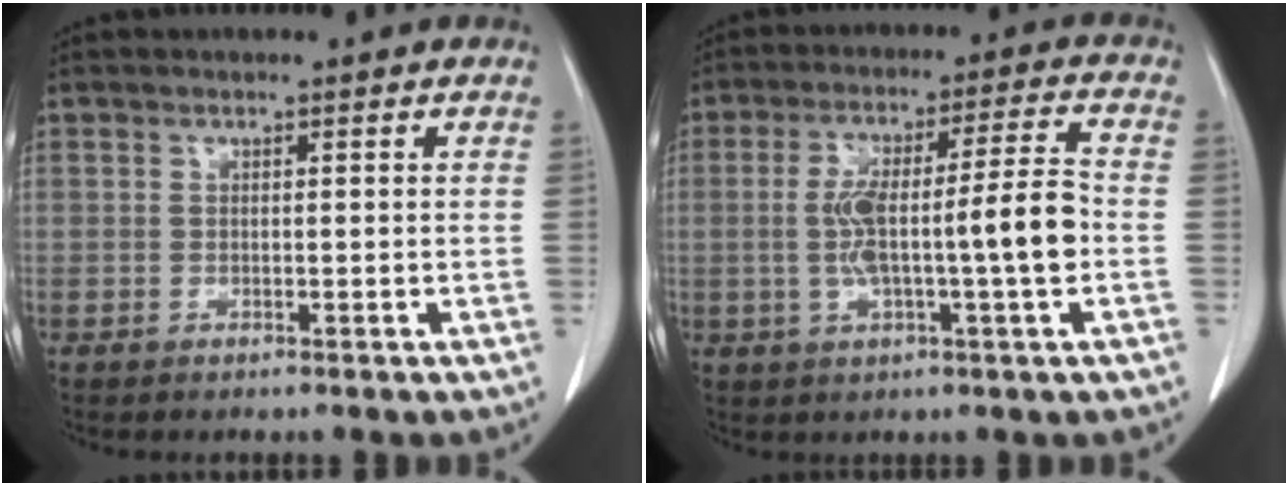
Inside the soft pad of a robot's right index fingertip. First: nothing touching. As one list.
[{"total": 11.9, "force": [-1.5, 0.7, 11.8], "torque": [-0.207, 0.018, -0.024]}]